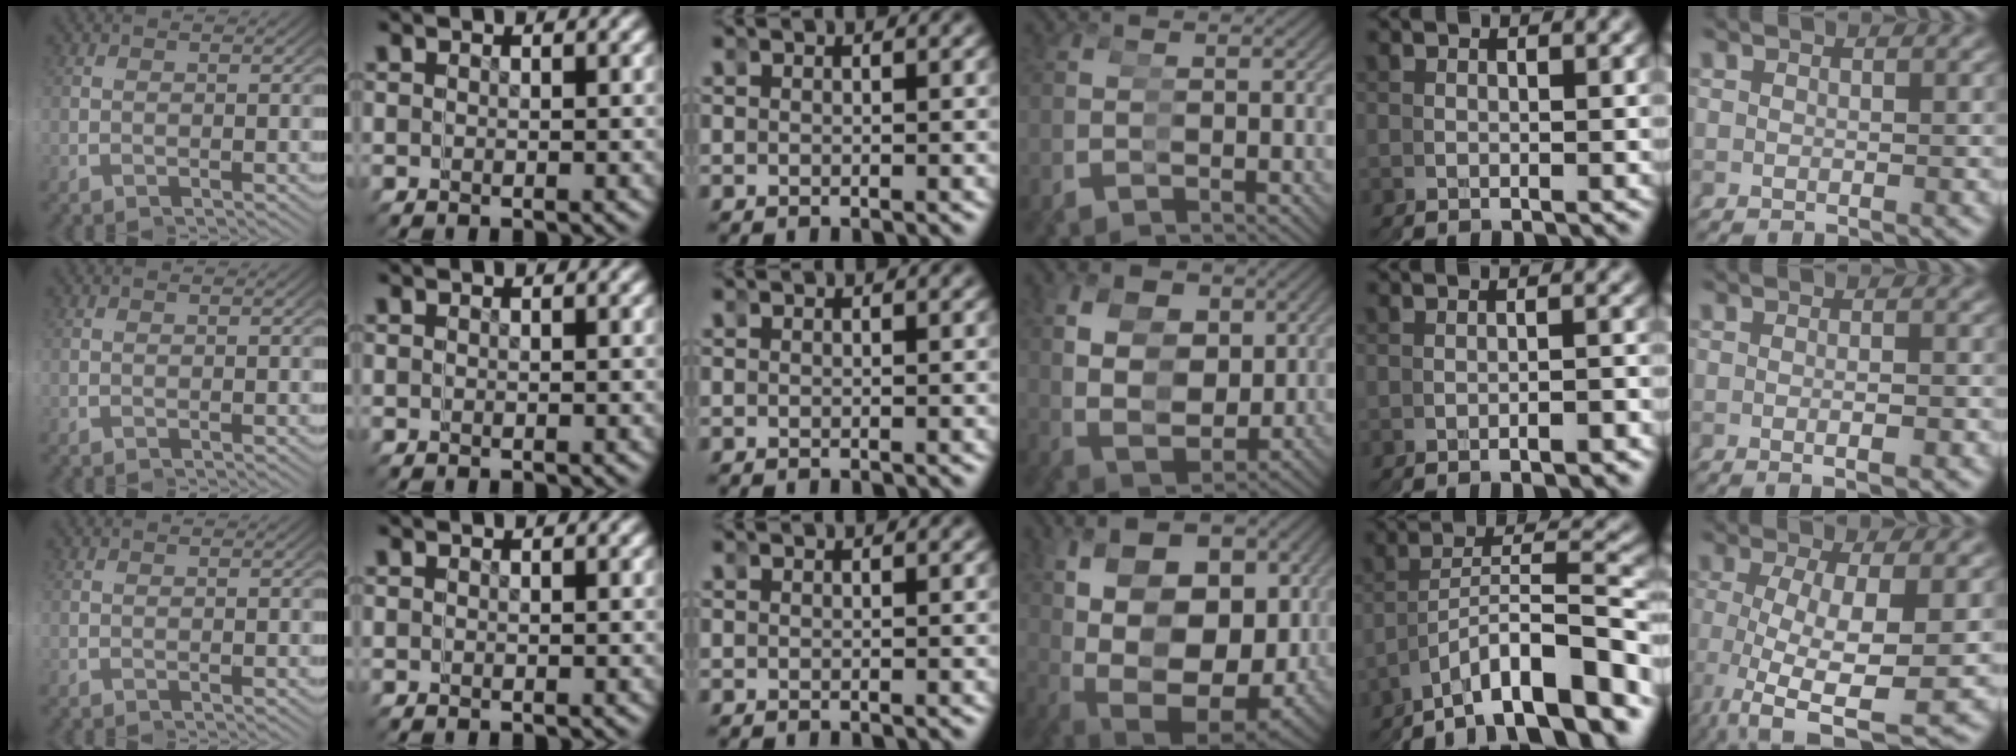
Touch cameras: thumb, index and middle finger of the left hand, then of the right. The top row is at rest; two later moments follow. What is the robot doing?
{"motion": "grasp_and_lifting", "object": "bandage"}